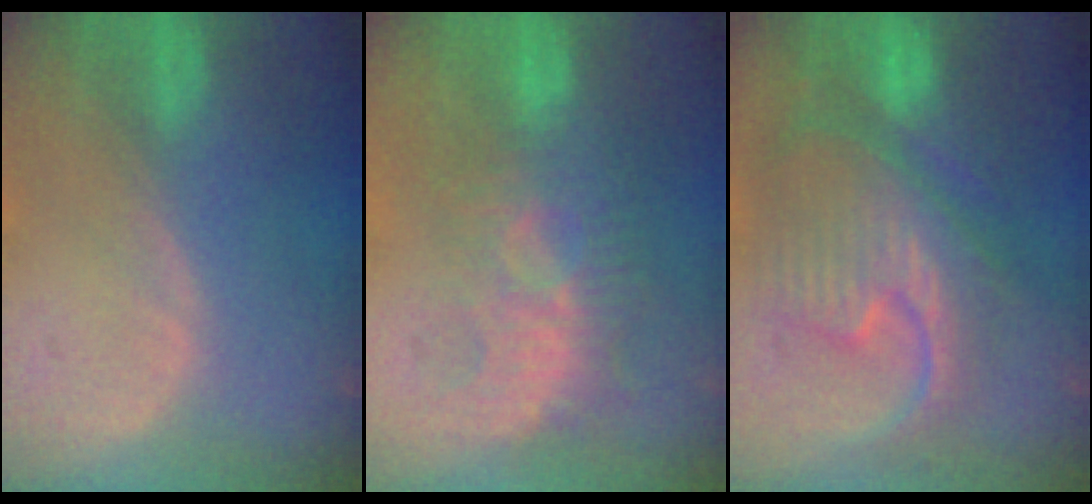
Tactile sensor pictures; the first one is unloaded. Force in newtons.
{"total": 9.9, "press": 8.5, "slide": 5.0}
{"total": 12.4, "press": 12.4, "slide": 1.4}